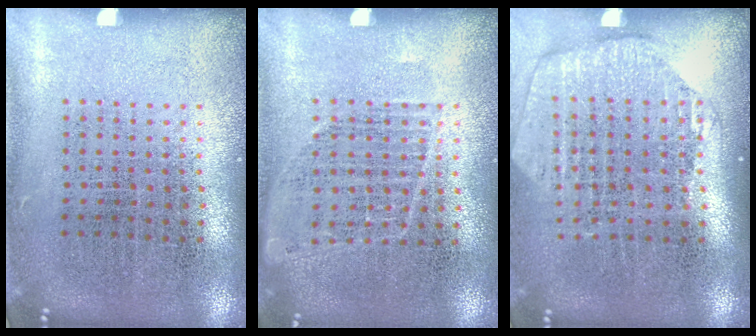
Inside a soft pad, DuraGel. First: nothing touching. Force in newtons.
{"total": 0.9, "press": 0.9, "slide": 0.3}
{"total": 1.6, "press": 1.4, "slide": 0.7}